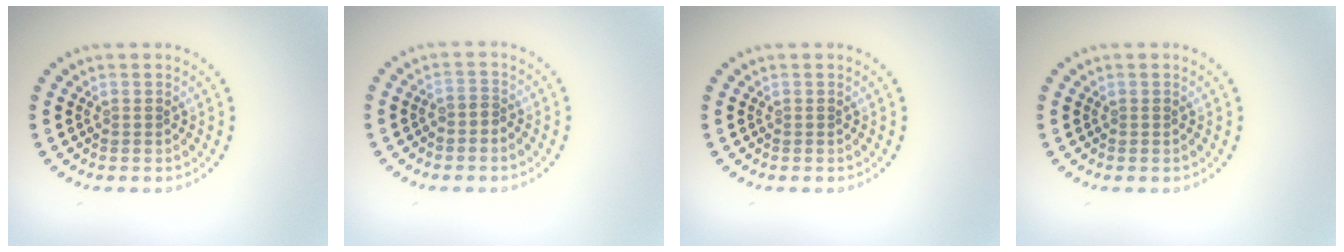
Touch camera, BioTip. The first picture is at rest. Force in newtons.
{"total": 0.6, "press": 0.4, "slide": 0.5}
{"total": 0.0}
{"total": 0.0}